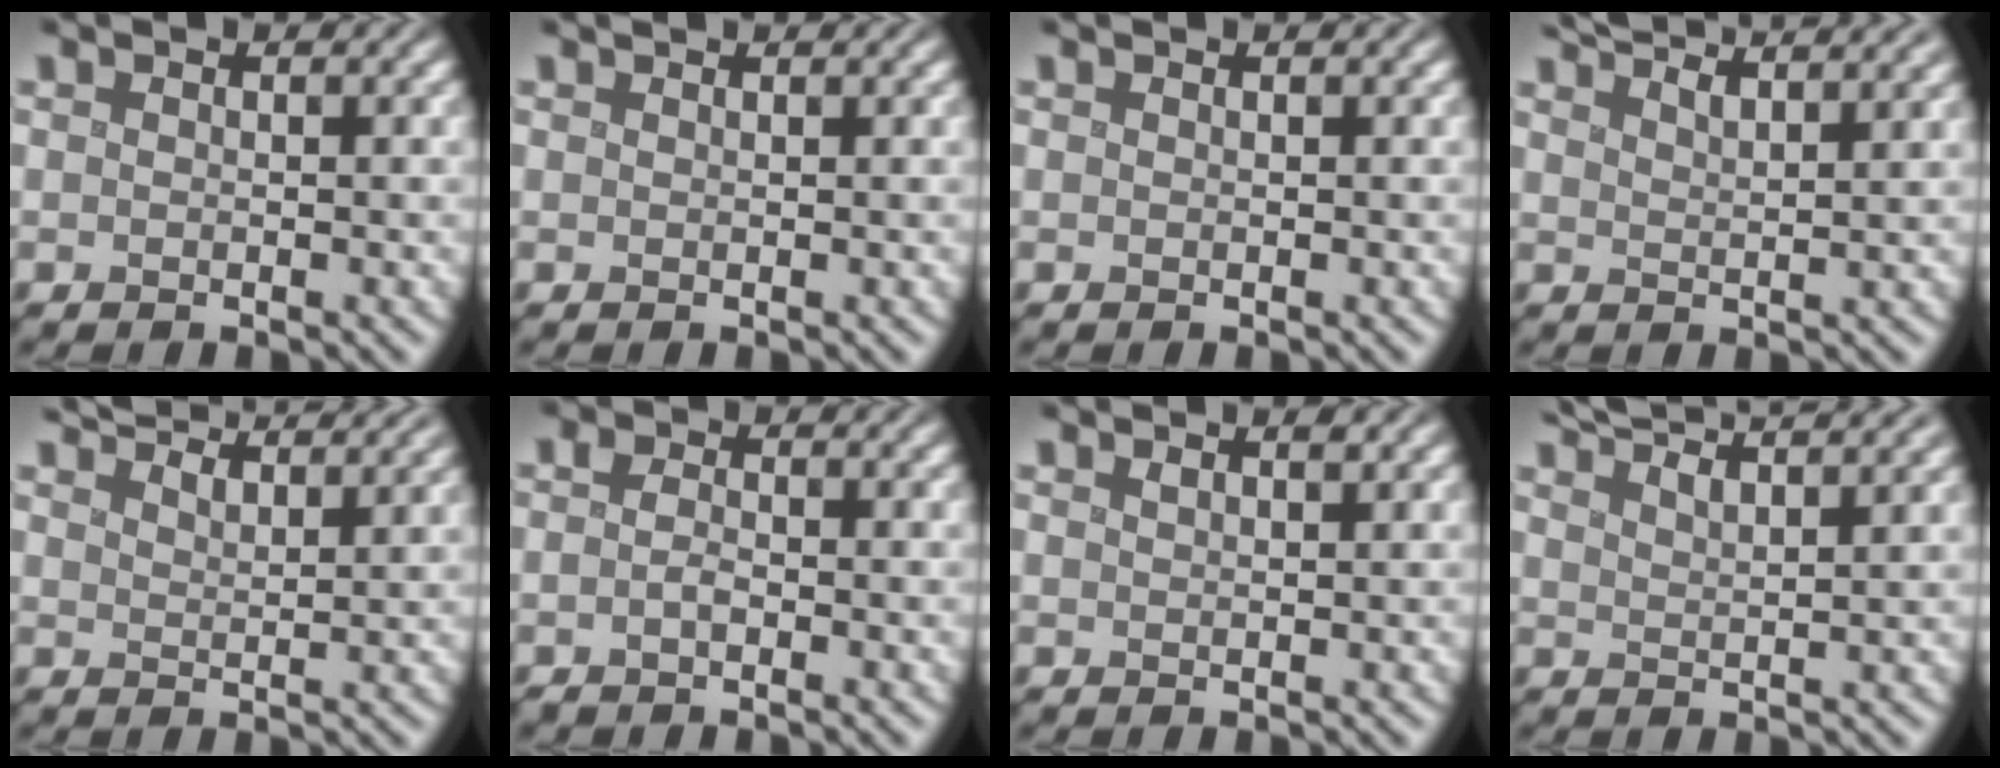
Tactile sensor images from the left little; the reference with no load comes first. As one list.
[{"total": 0.7, "force": [0.7, 0.1, 0.2], "torque": [-0.005, -0.001, 0.006]}, {"total": 0.0}, {"total": 6.9, "force": [5.8, 1.5, 3.3], "torque": [-0.028, 0.030, 0.056]}, {"total": 6.3, "force": [5.7, 1.2, 2.3], "torque": [-0.031, 0.017, 0.070]}, {"total": 1.2, "force": [-0.4, 0.7, 1.0], "torque": [-0.022, 0.003, -0.010]}, {"total": 0.9, "force": [0.7, 0.2, 0.5], "torque": [-0.011, 0.000, 0.013]}, {"total": 7.8, "force": [6.7, 1.6, 3.7], "torque": [-0.040, 0.032, 0.066]}]